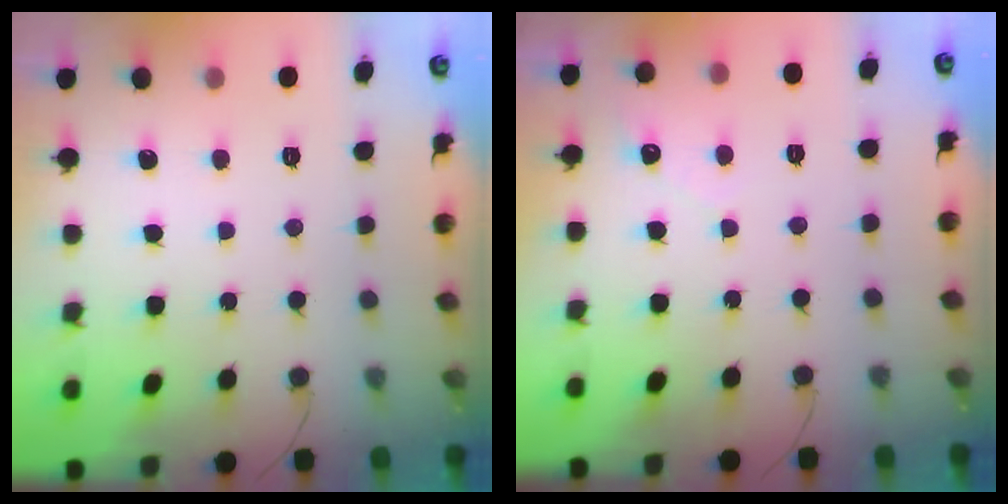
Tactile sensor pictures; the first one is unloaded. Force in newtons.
{"total": 1.7, "press": 1.7, "slide": 0.1}